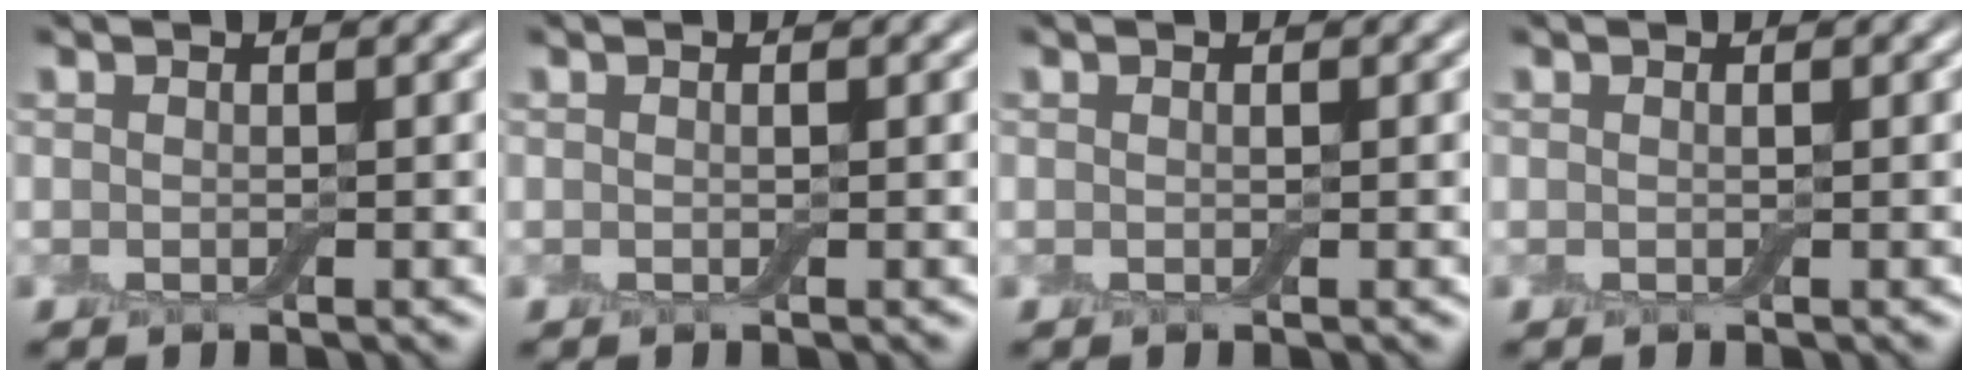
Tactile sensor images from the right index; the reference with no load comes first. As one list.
[{"total": 0.0}, {"total": 0.0}, {"total": 0.0}]